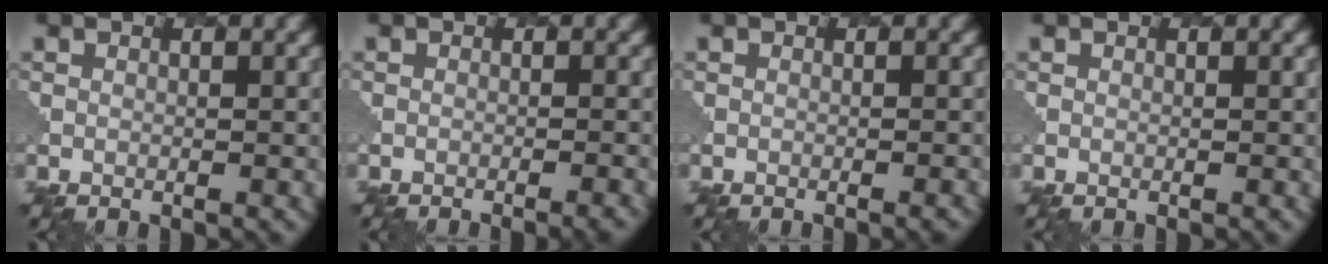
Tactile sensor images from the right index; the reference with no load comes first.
{"total": 2.3, "force": [-1.4, 0.7, 1.7], "torque": [-0.008, 0.012, -0.018]}
{"total": 1.3, "force": [-0.7, 0.5, 1.0], "torque": [0.003, 0.006, -0.006]}
{"total": 0.0}